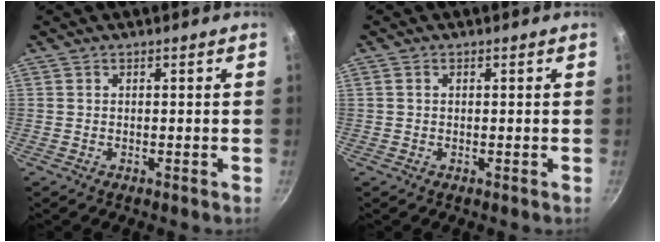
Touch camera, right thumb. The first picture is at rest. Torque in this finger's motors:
{"motor_torque": [-0.01, -0.24, -0.32, 0.09, 0.03]}